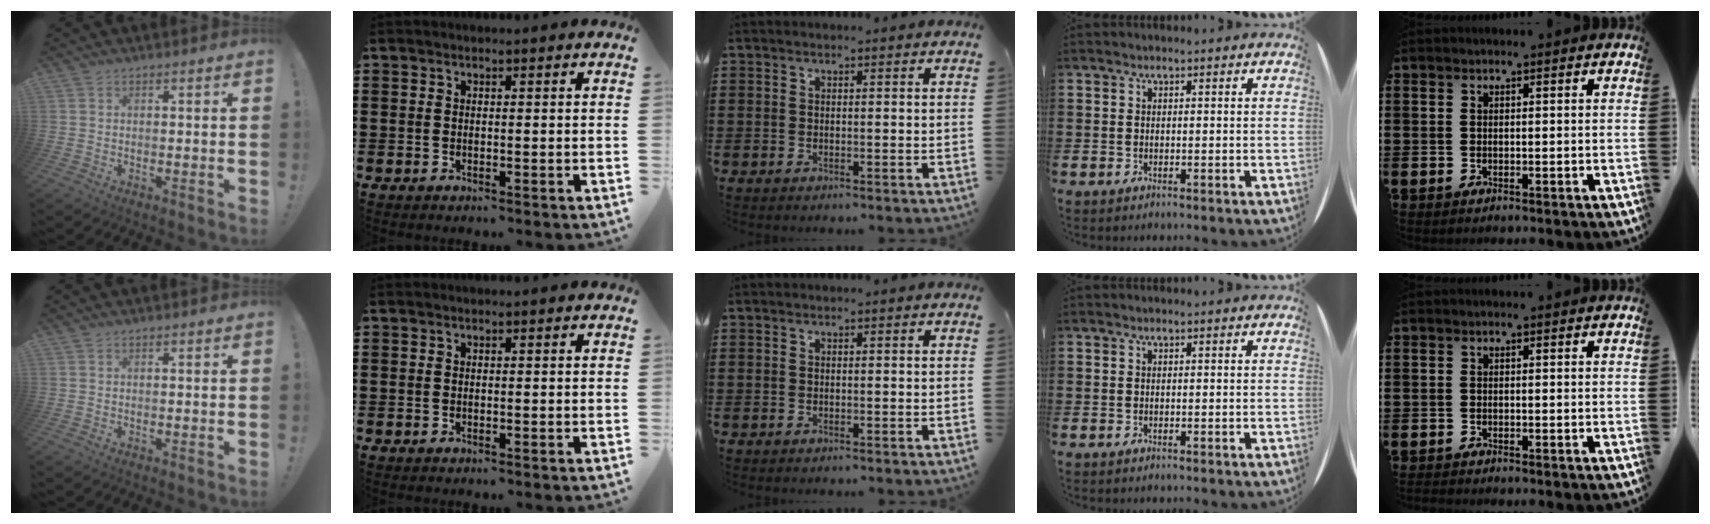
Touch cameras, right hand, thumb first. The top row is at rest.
{}